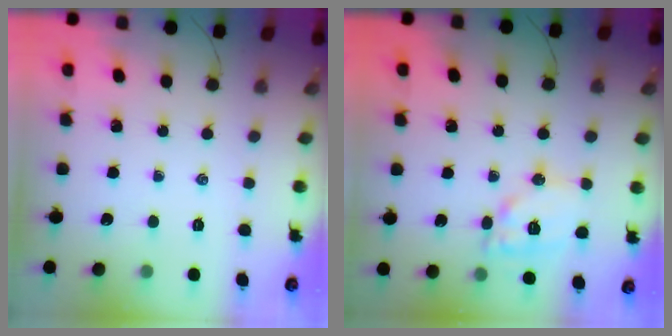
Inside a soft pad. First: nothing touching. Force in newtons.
{"total": 11.3, "press": 11.2, "slide": 0.9}